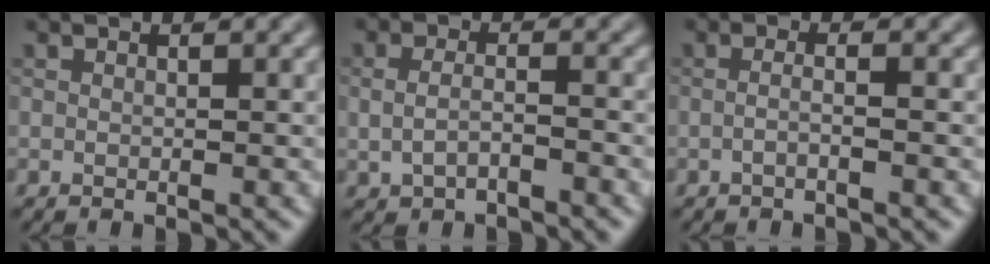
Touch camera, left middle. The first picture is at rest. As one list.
[{"total": 2.1, "force": [-0.8, 1.0, 1.7], "torque": [-0.043, -0.002, -0.017]}, {"total": 1.3, "force": [-0.5, 0.3, 1.1], "torque": [-0.018, 0.001, -0.013]}]